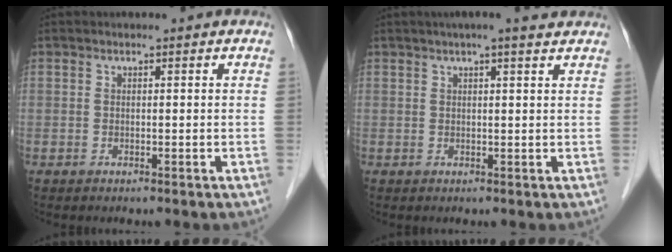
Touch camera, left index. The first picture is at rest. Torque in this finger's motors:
{"motor_torque": [0.61, -0.59, 0.22, 0.01]}